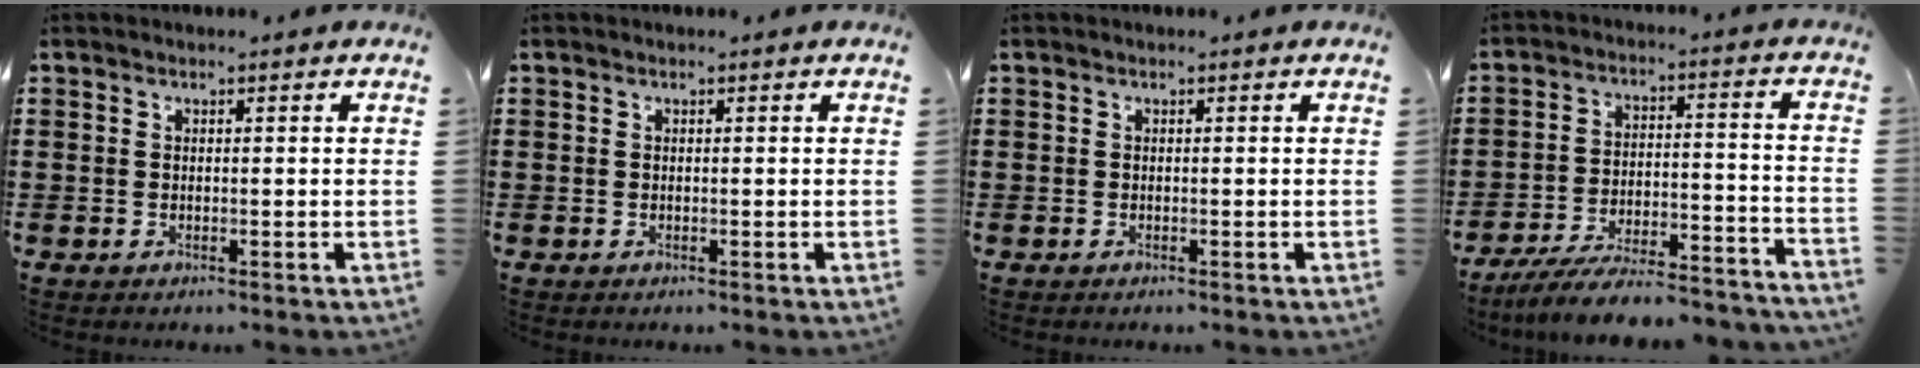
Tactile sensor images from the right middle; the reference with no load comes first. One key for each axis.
{"total": 0.0}
{"total": 0.0}
{"total": 8.0, "fx": -7.5, "fy": 0.5, "fz": 2.9, "tx": -0.045, "ty": 0.008, "tz": -0.144}